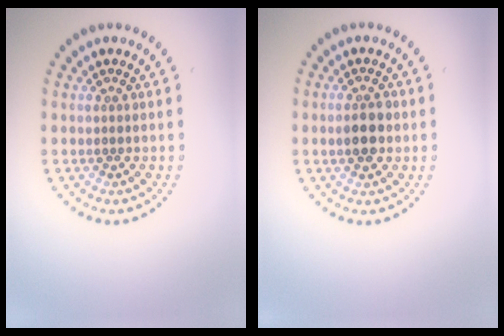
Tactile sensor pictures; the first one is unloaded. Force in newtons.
{"total": 2.8, "press": 2.8, "slide": 0.1}